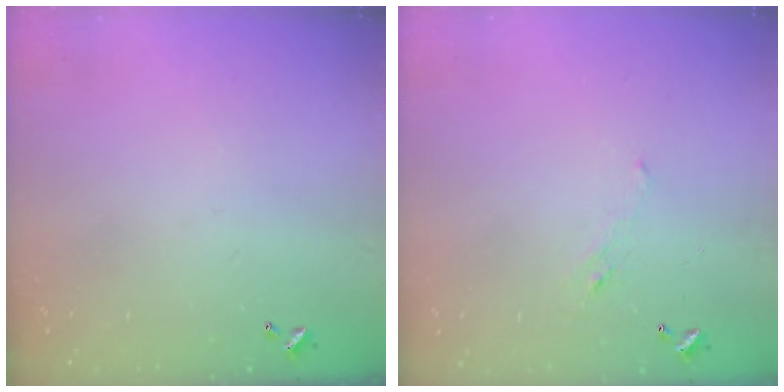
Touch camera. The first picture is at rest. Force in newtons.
{"total": 1.1, "press": 0.9, "slide": 0.6}